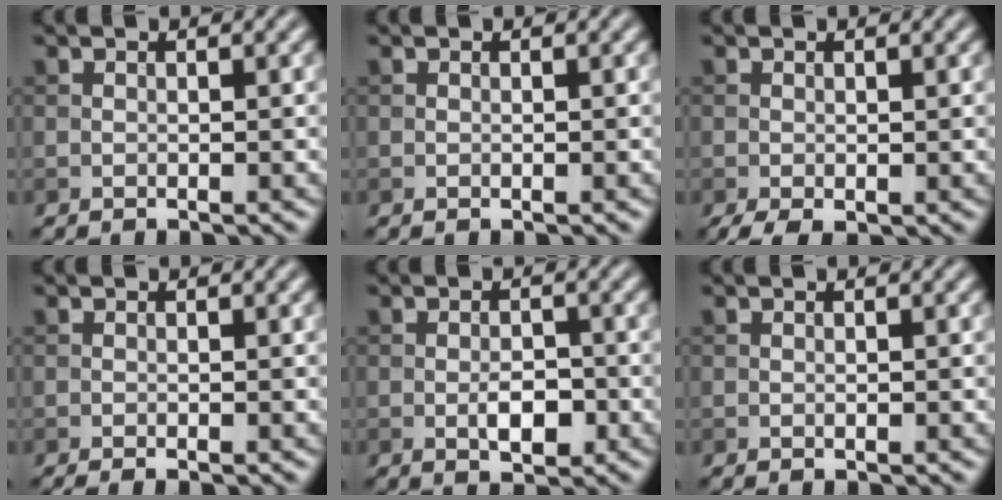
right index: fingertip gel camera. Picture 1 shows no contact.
{"total": 0.0}
{"total": 2.0, "force": [-0.9, 0.9, 1.6], "torque": [-0.036, -0.010, -0.013]}
{"total": 1.0, "force": [-0.5, 0.2, 0.8], "torque": [-0.011, -0.003, -0.010]}
{"total": 2.8, "force": [-0.8, 1.4, 2.3], "torque": [-0.037, -0.001, -0.013]}
{"total": 0.0}